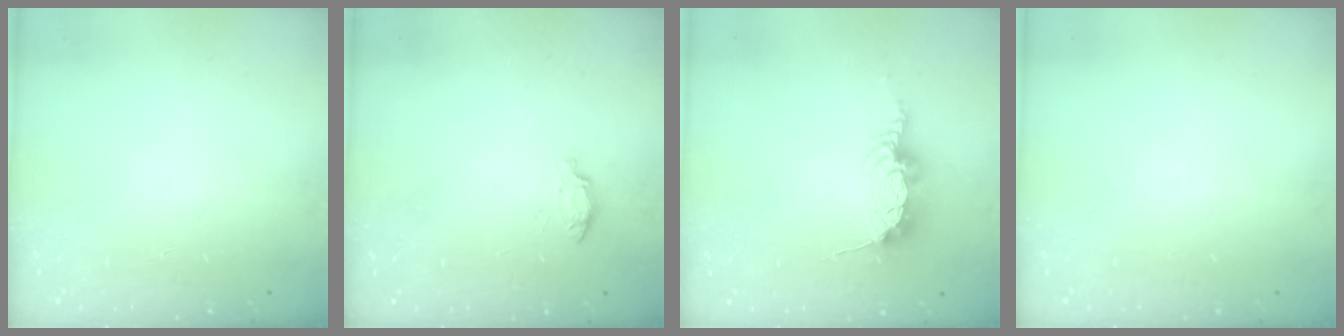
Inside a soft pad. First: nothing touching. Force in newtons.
{"total": 4.0, "press": 3.9, "slide": 0.4}
{"total": 9.8, "press": 9.8, "slide": 1.0}
{"total": 0.0}